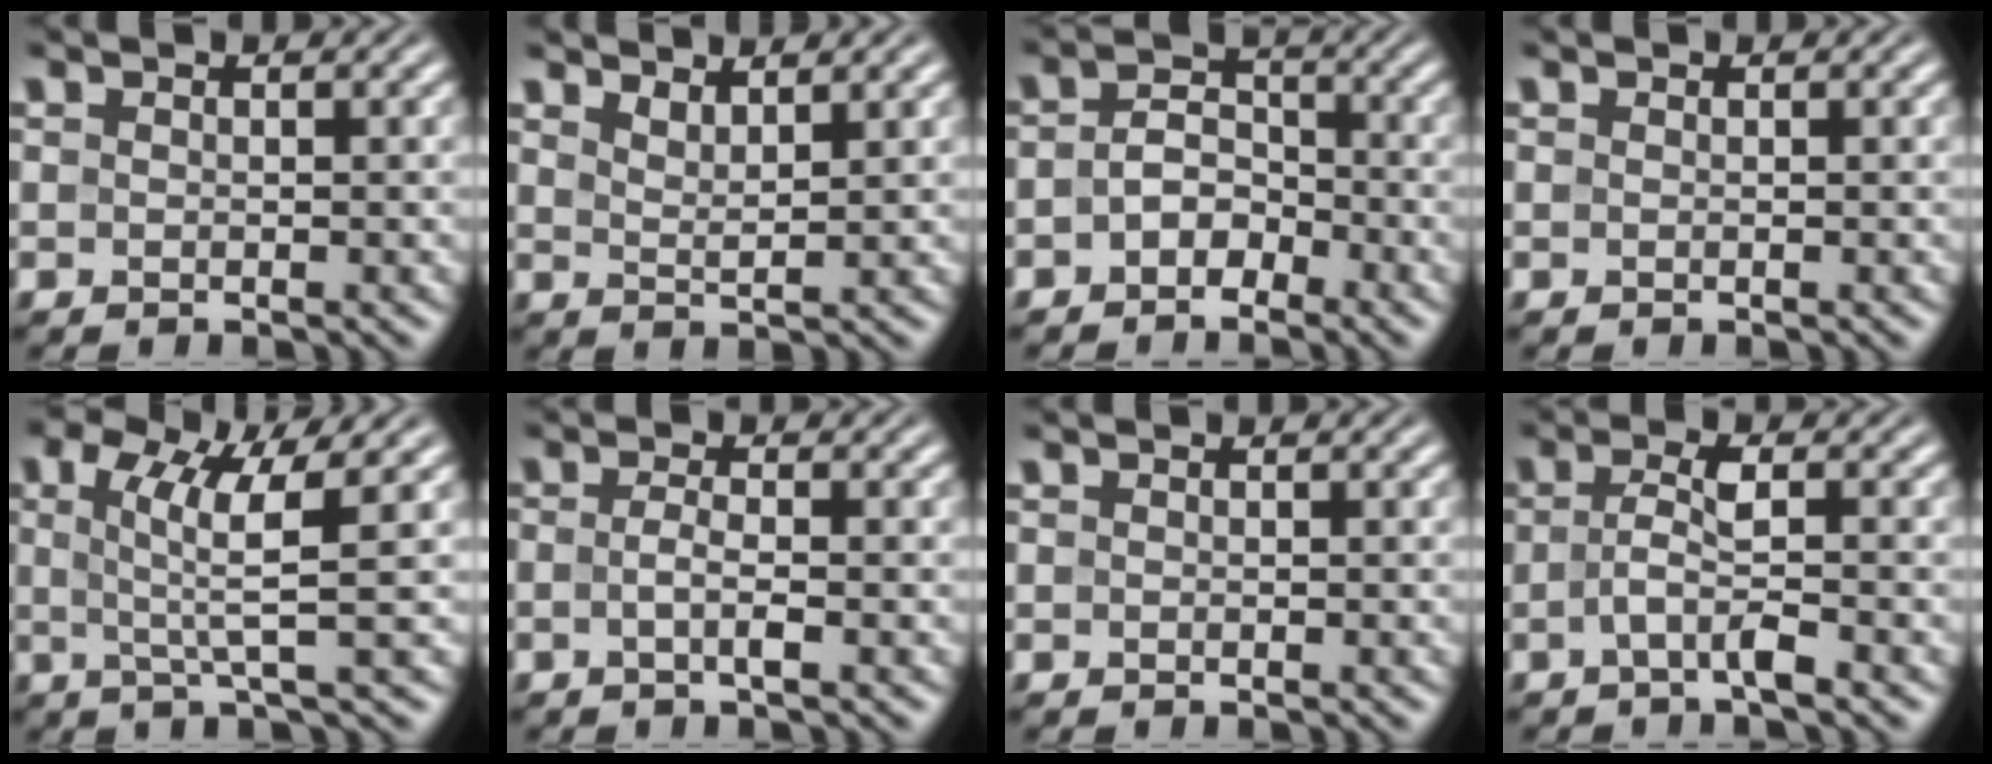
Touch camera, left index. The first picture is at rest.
{"total": 2.1, "force": [1.8, 0.4, 1.1], "torque": [-0.014, 0.000, 0.032]}
{"total": 2.7, "force": [-1.4, 1.9, 1.4], "torque": [-0.022, 0.011, -0.032]}
{"total": 0.0}
{"total": 5.3, "force": [1.2, 1.2, 5.0], "torque": [-0.094, 0.009, 0.018]}
{"total": 1.7, "force": [-0.4, 0.3, 1.6], "torque": [-0.034, 0.002, -0.012]}
{"total": 0.0}
{"total": 2.6, "force": [-0.7, 0.4, 2.4], "torque": [-0.047, 0.008, -0.020]}